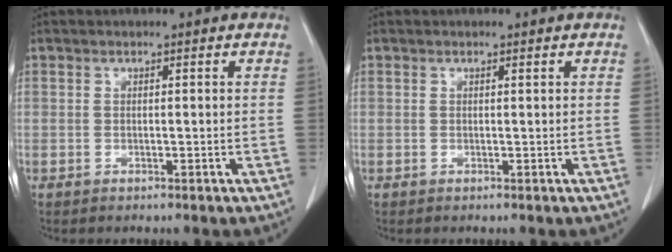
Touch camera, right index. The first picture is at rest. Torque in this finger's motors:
{"motor_torque": [-0.06, 0.01, -0.01, -0.01]}